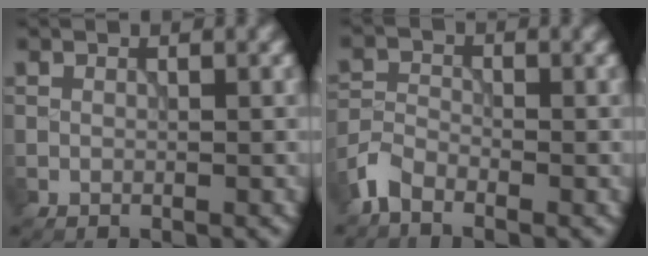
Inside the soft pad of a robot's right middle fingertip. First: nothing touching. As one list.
[{"total": 2.4, "force": [-1.9, 1.0, 1.1], "torque": [-0.024, 0.003, -0.051]}]